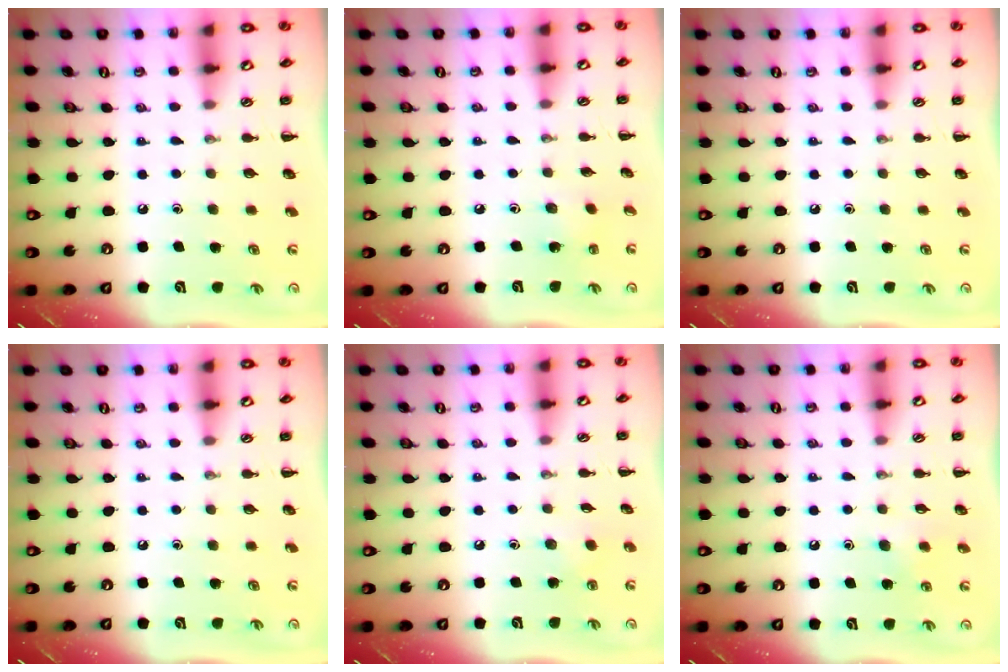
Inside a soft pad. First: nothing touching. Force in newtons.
{"total": 1.9, "press": 1.8, "slide": 0.6}
{"total": 0.0}
{"total": 0.0}
{"total": 3.6, "press": 3.5, "slide": 1.1}
{"total": 5.2, "press": 4.9, "slide": 1.6}